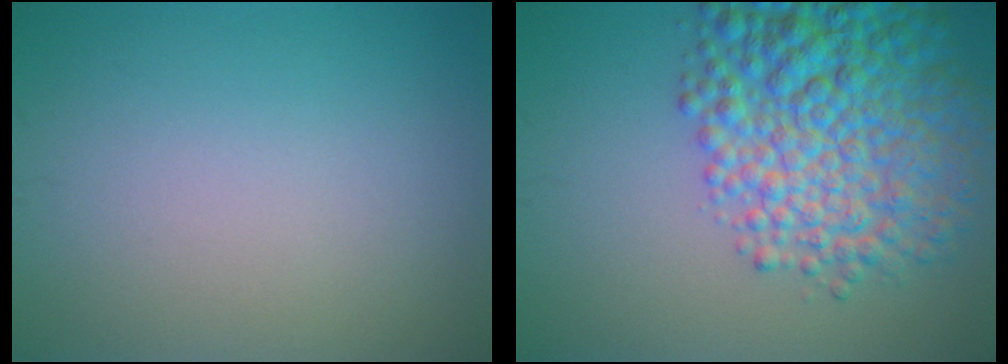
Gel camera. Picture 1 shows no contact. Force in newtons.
{"total": 9.7, "press": 9.7, "slide": 0.3}